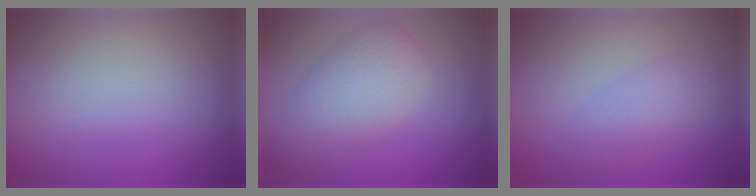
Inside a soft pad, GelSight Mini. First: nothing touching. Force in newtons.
{"total": 5.1, "press": 5.1, "slide": 0.1}
{"total": 2.7, "press": 2.7, "slide": 0.0}